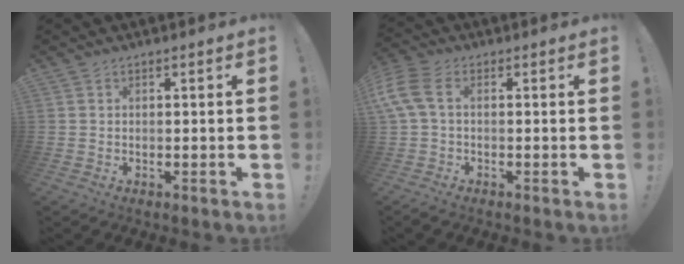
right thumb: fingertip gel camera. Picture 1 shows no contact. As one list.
[{"total": 7.2, "force": [0.8, 3.3, 6.3], "torque": [-0.139, -0.006, 0.019]}]